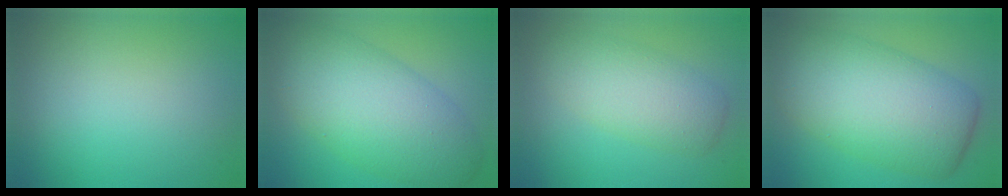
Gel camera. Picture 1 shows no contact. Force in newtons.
{"total": 9.6, "press": 9.6, "slide": 0.2}
{"total": 4.8, "press": 4.8, "slide": 0.1}
{"total": 10.3, "press": 10.3, "slide": 0.5}